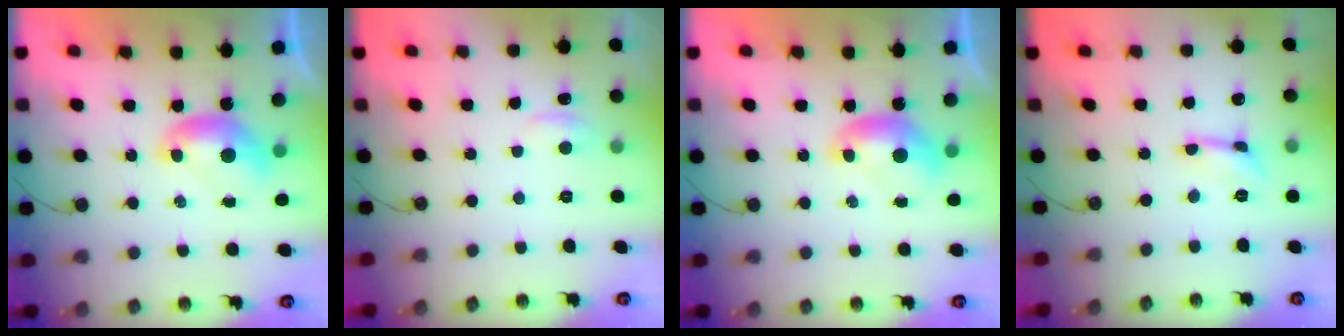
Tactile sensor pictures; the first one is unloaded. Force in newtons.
{"total": 1.3, "press": 1.0, "slide": 0.7}
{"total": 0.0}
{"total": 0.5, "press": 0.5, "slide": 0.1}